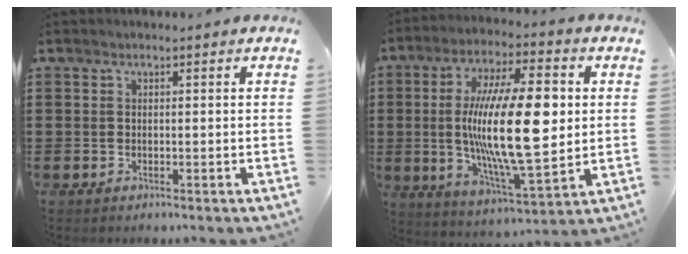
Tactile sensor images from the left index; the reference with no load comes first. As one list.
[{"total": 19.0, "force": [1.8, 6.5, 17.7], "torque": [-0.337, -0.005, 0.025]}]